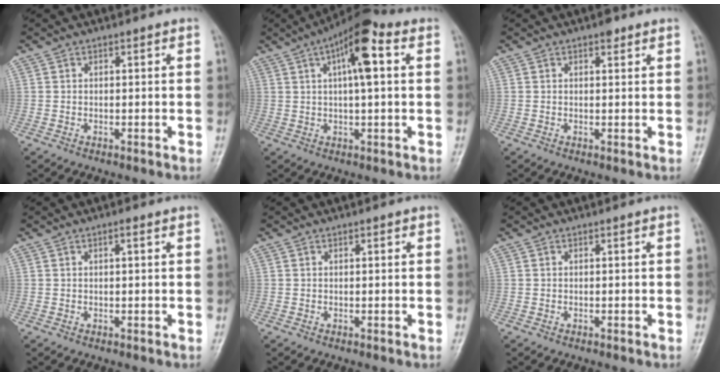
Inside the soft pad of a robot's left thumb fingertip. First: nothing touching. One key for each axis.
{"total": 10.9, "fx": 3.5, "fy": 3.3, "fz": 9.8, "tx": -0.157, "ty": 0.019, "tz": 0.048}
{"total": 1.7, "fx": 1.2, "fy": 0.7, "fz": 1.0, "tx": -0.008, "ty": -0.005, "tz": 0.013}
{"total": 1.2, "fx": 0.5, "fy": 0.3, "fz": 1.0, "tx": -0.017, "ty": 0.002, "tz": 0.005}
{"total": 0.8, "fx": 0.4, "fy": 0.3, "fz": 0.5, "tx": -0.006, "ty": 0.000, "tz": 0.003}
{"total": 0.0}